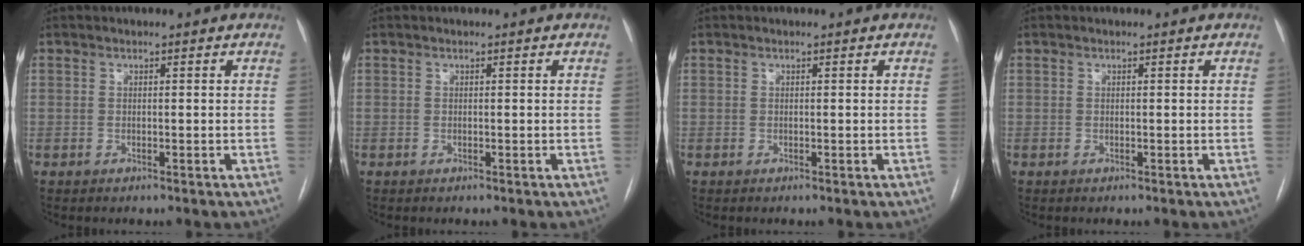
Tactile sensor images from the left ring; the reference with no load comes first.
{"total": 0.0}
{"total": 0.0}
{"total": 0.0}